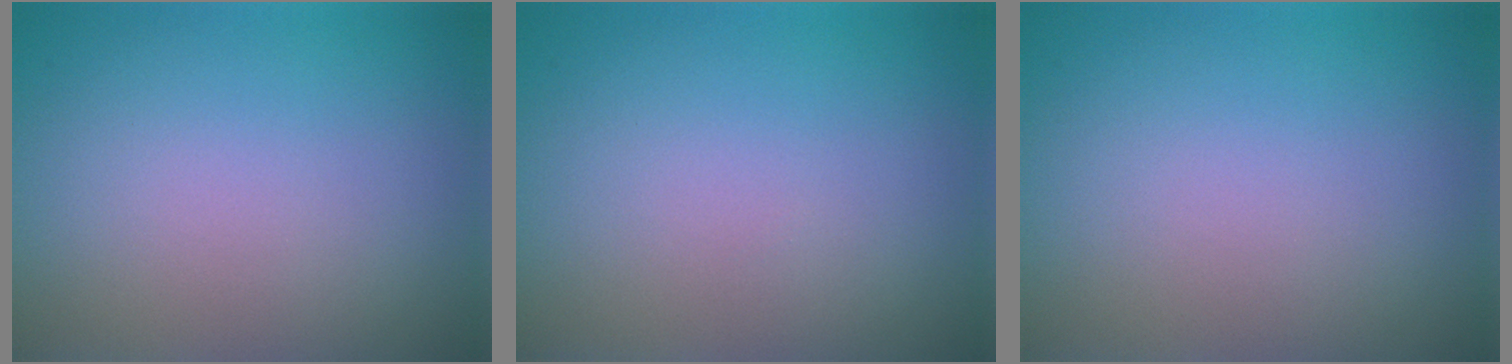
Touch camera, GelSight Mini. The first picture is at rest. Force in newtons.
{"total": 0.0}
{"total": 0.0}